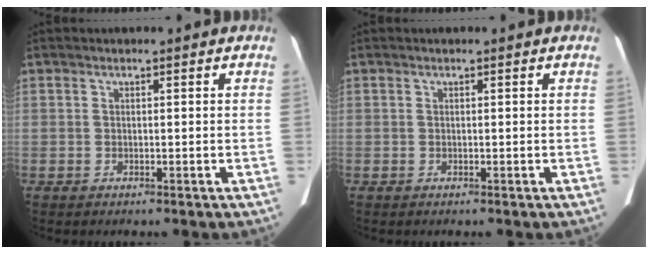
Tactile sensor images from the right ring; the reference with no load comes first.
{"total": 0.0}